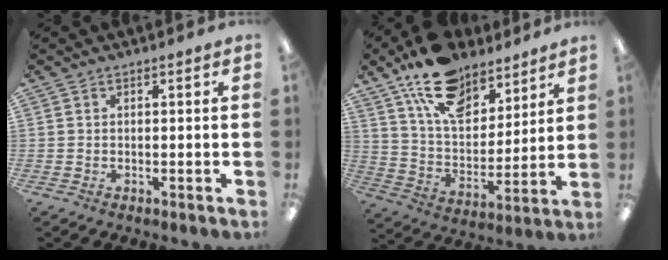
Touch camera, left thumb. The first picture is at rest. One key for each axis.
{"total": 17.2, "fx": 12.6, "fy": 8.8, "fz": 7.9, "tx": -0.148, "ty": -0.067, "tz": 0.231}